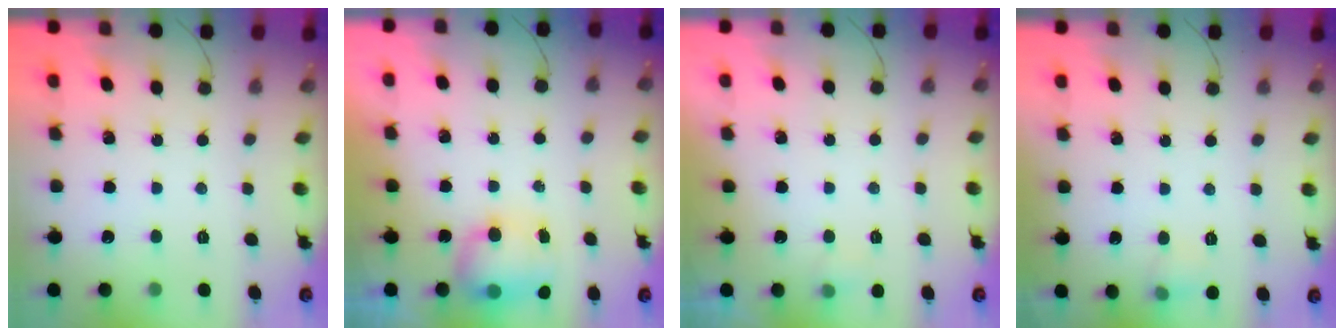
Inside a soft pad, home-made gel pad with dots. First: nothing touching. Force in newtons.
{"total": 7.5, "press": 7.5, "slide": 0.8}
{"total": 6.8, "press": 2.5, "slide": 6.3}
{"total": 6.6, "press": 6.2, "slide": 2.1}